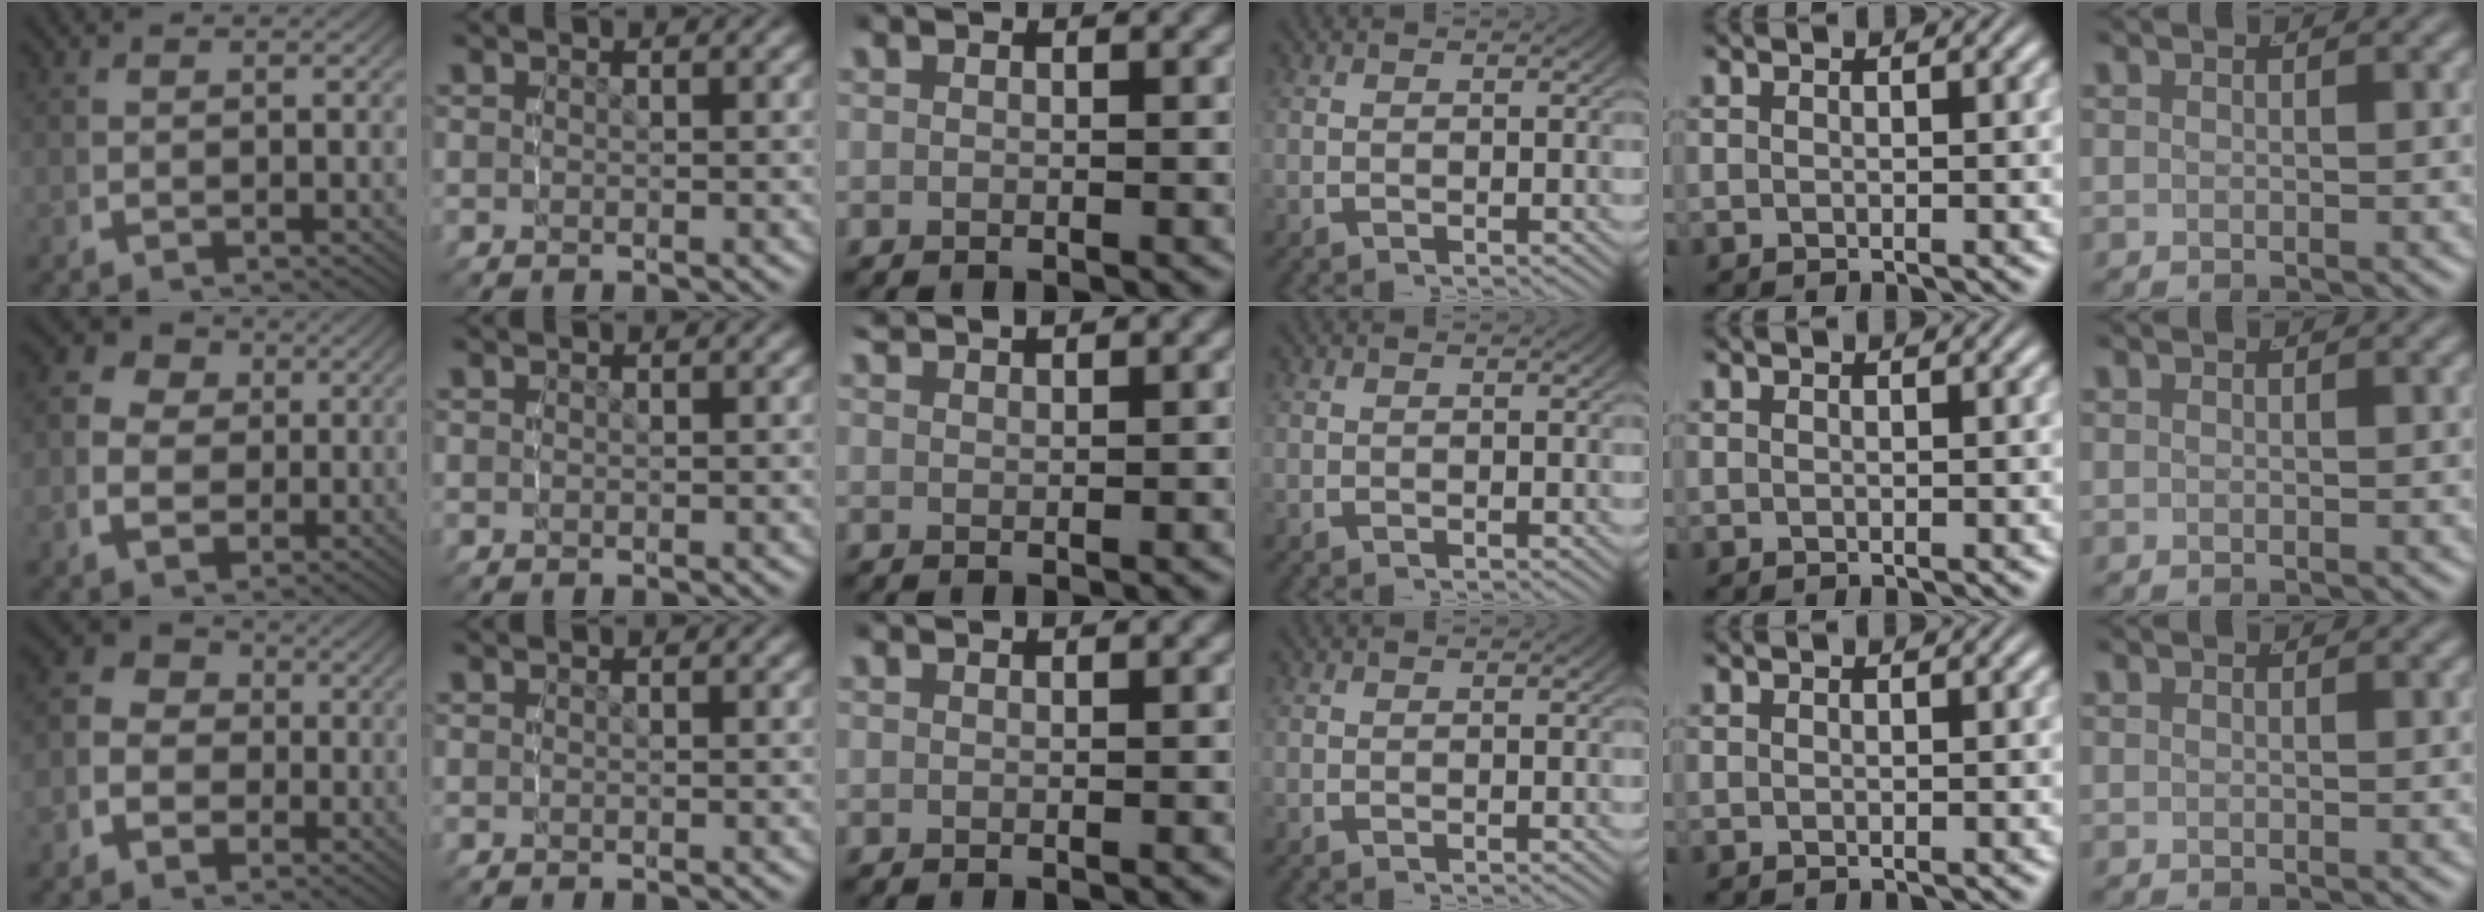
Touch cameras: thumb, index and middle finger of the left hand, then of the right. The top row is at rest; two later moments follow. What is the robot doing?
{"motion": "lift_and_place", "object": "air blower"}